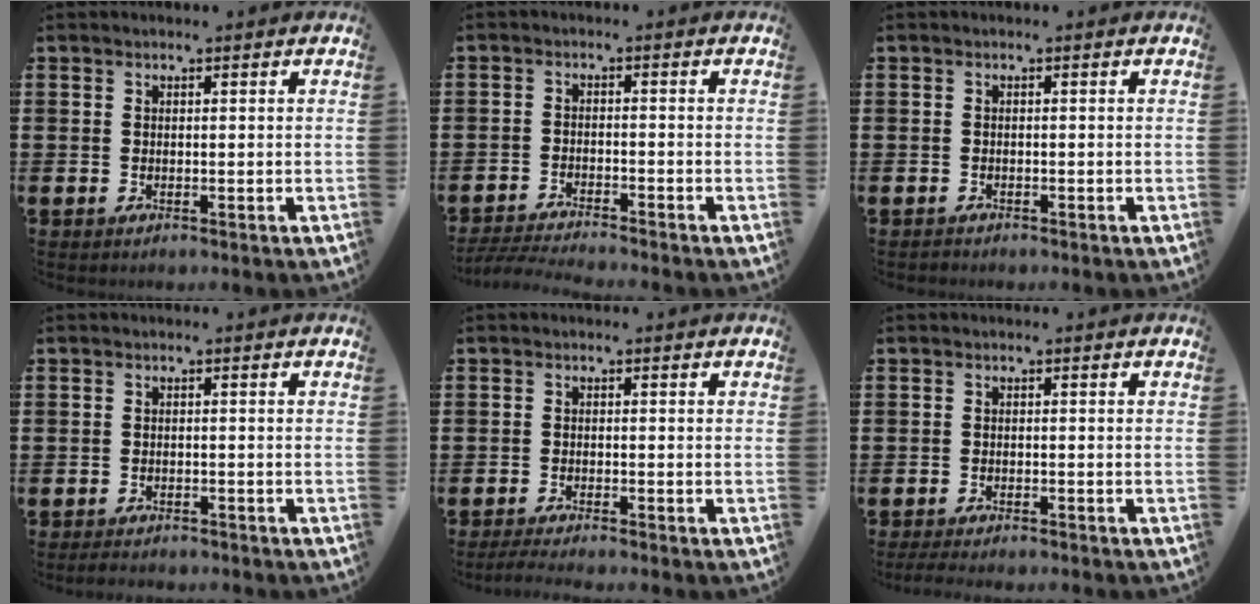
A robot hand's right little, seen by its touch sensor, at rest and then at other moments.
{"total": 2.3, "force": [-2.3, -0.1, 0.3], "torque": [-0.003, 0.004, -0.046]}
{"total": 0.0}
{"total": 1.3, "force": [-1.3, 0.1, 0.2], "torque": [-0.007, 0.001, -0.027]}
{"total": 1.5, "force": [-1.3, 0.0, 0.8], "torque": [-0.013, 0.001, -0.025]}
{"total": 1.5, "force": [-1.4, 0.1, 0.7], "torque": [-0.011, 0.002, -0.027]}